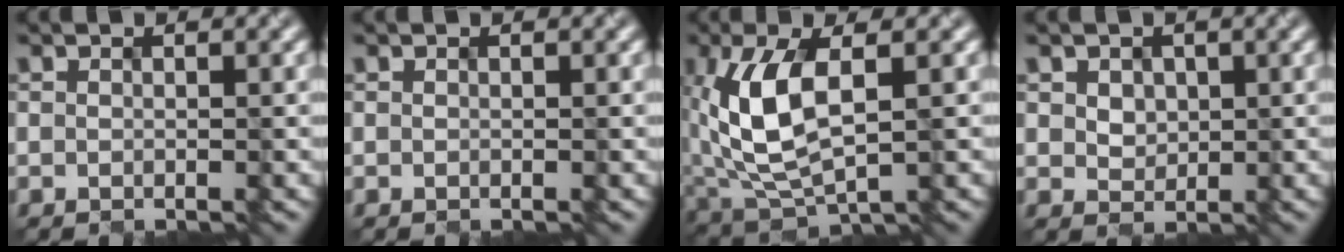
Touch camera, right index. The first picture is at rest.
{"total": 0.0}
{"total": 6.9, "force": [0.5, 3.6, 5.9], "torque": [-0.141, 0.003, 0.017]}
{"total": 1.8, "force": [0.9, 1.5, 0.5], "torque": [-0.021, 0.008, 0.024]}